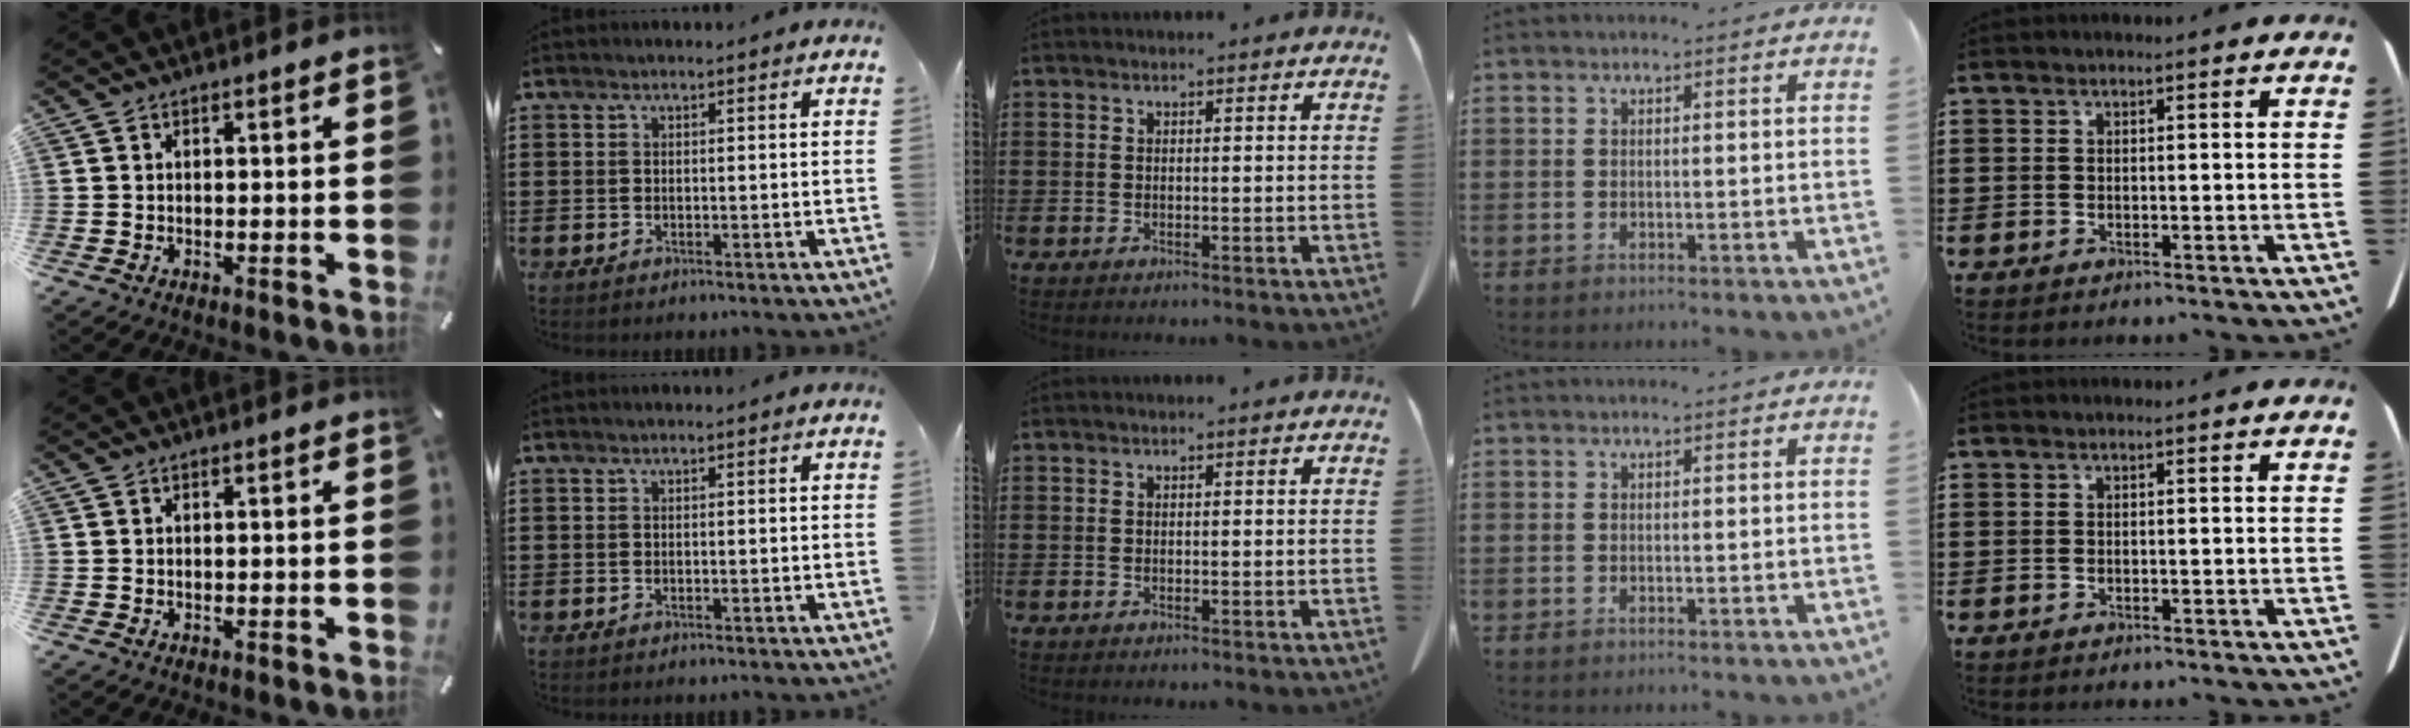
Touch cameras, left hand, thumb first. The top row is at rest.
{}